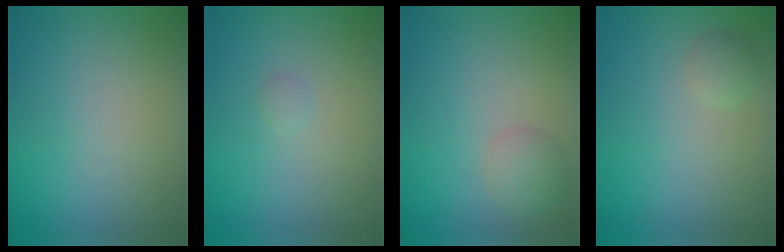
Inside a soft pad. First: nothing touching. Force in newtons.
{"total": 0.5, "press": 0.5, "slide": 0.0}
{"total": 2.2, "press": 2.2, "slide": 0.1}
{"total": 1.3, "press": 1.3, "slide": 0.0}